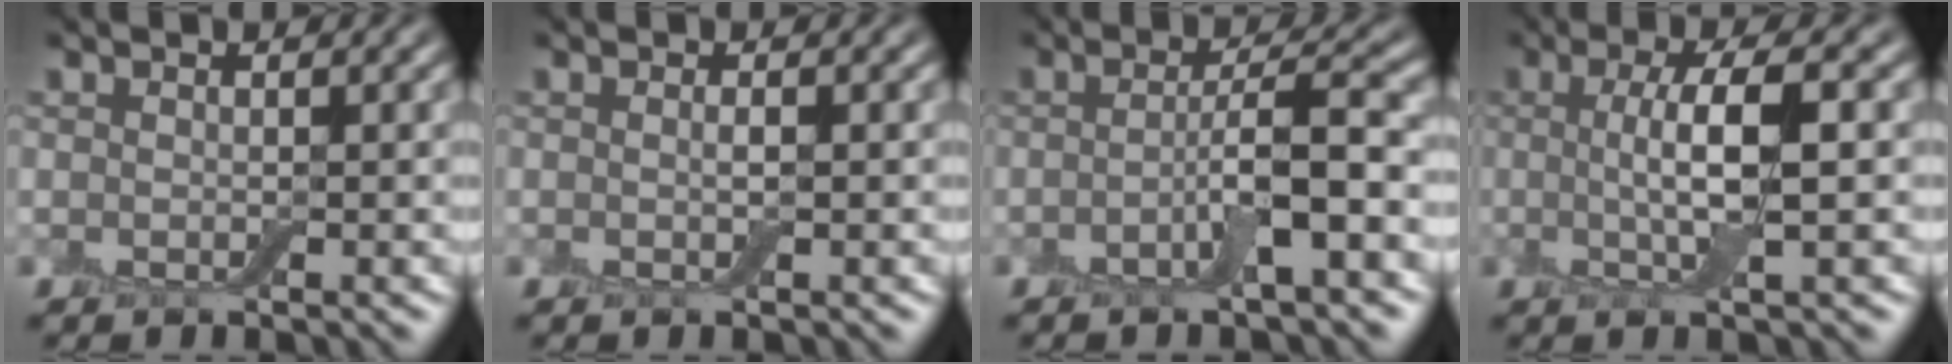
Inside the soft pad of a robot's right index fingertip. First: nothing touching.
{"total": 0.7, "force": [0.0, 0.1, 0.7], "torque": [-0.012, 0.000, -0.001]}
{"total": 4.3, "force": [-1.3, 0.6, 4.0], "torque": [-0.069, 0.012, -0.034]}
{"total": 5.4, "force": [0.2, 1.2, 5.2], "torque": [-0.099, 0.003, 0.002]}